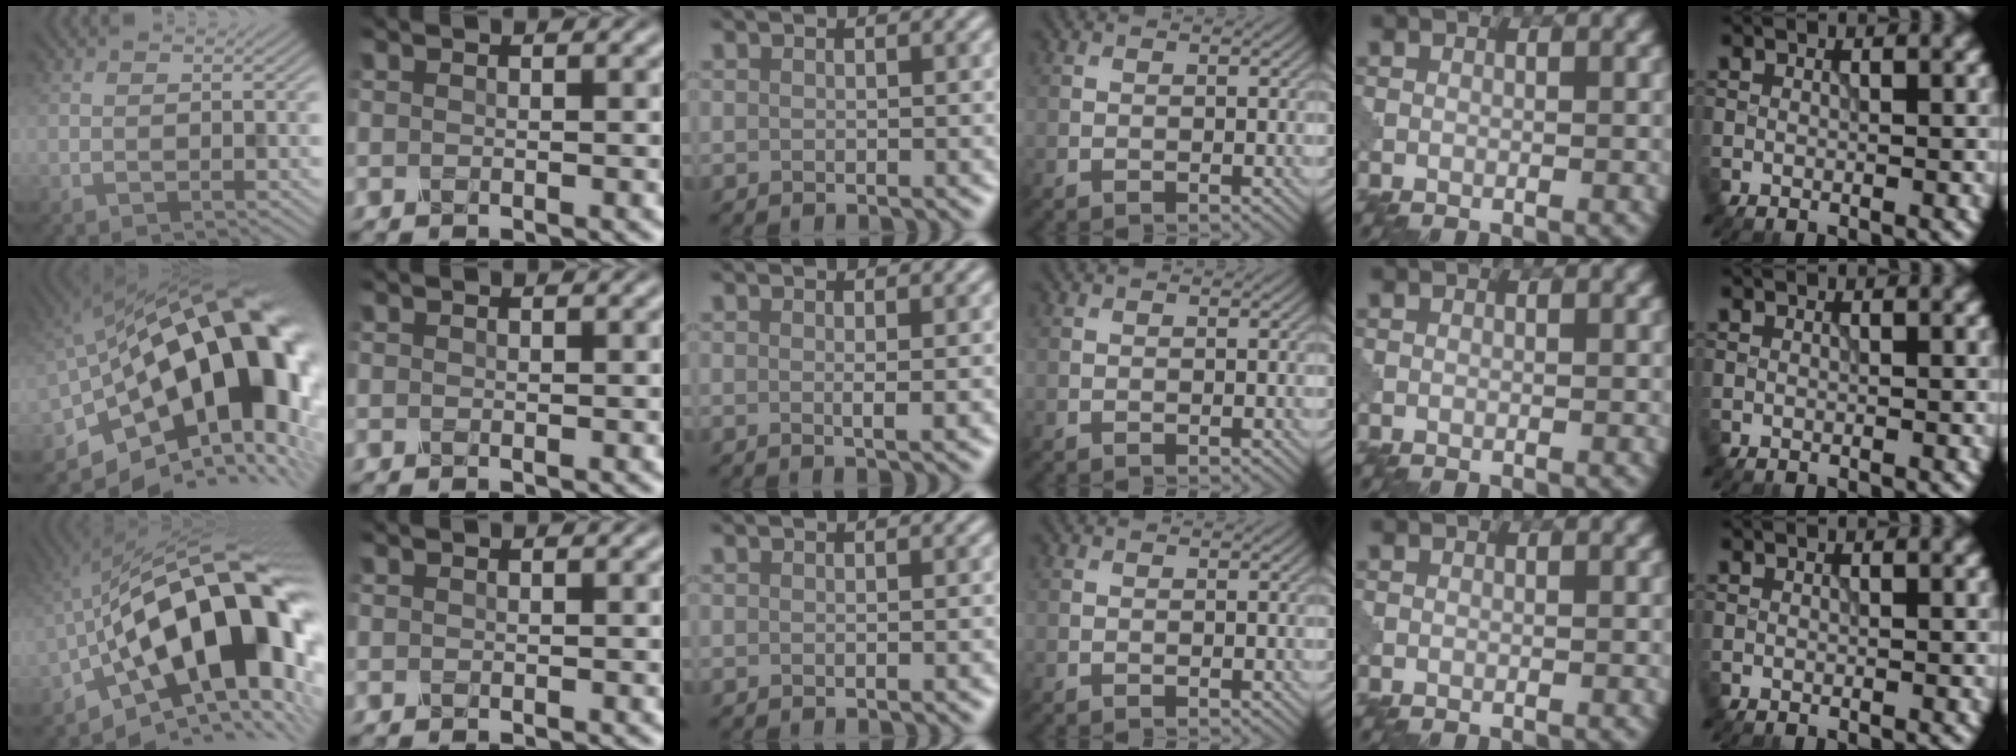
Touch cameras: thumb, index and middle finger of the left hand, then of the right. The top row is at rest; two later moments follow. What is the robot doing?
{"motion": "shake", "object": "salt shaker"}